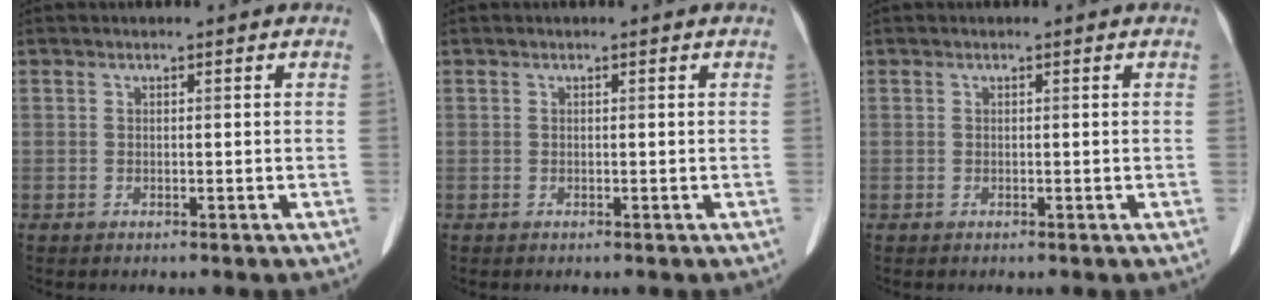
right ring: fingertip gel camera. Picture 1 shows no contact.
{"total": 0.0}
{"total": 0.0}